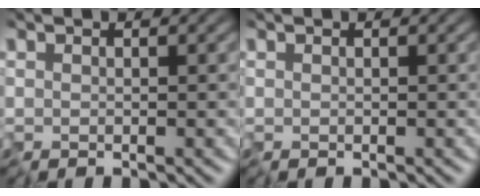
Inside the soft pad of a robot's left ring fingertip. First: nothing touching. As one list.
[{"total": 0.0}]